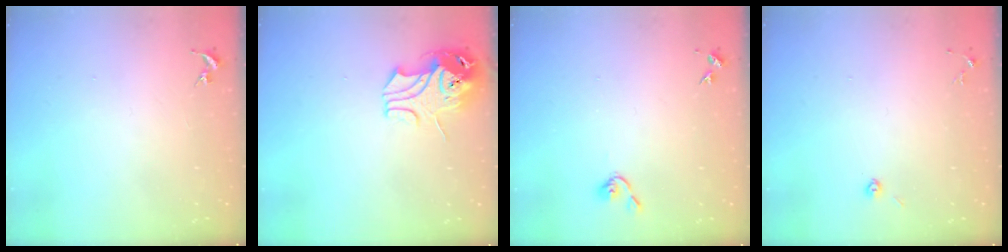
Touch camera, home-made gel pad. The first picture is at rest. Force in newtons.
{"total": 10.1, "press": 10.0, "slide": 1.3}
{"total": 3.8, "press": 3.7, "slide": 0.6}
{"total": 2.9, "press": 2.8, "slide": 1.0}